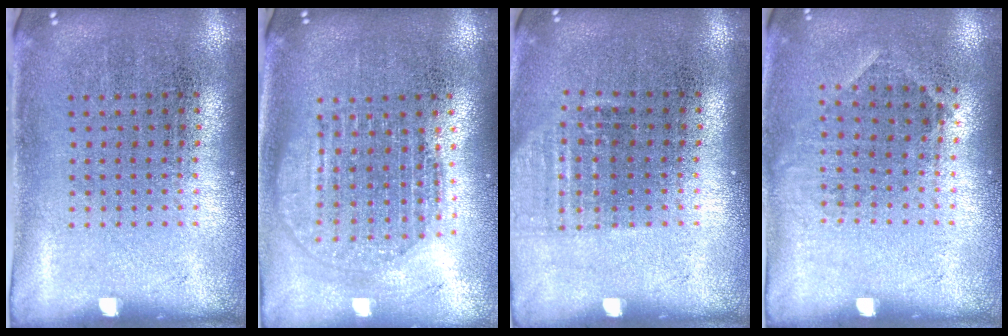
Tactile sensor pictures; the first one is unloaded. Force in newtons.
{"total": 1.9, "press": 1.5, "slide": 1.0}
{"total": 1.0, "press": 0.9, "slide": 0.4}
{"total": 0.9, "press": 0.6, "slide": 0.6}